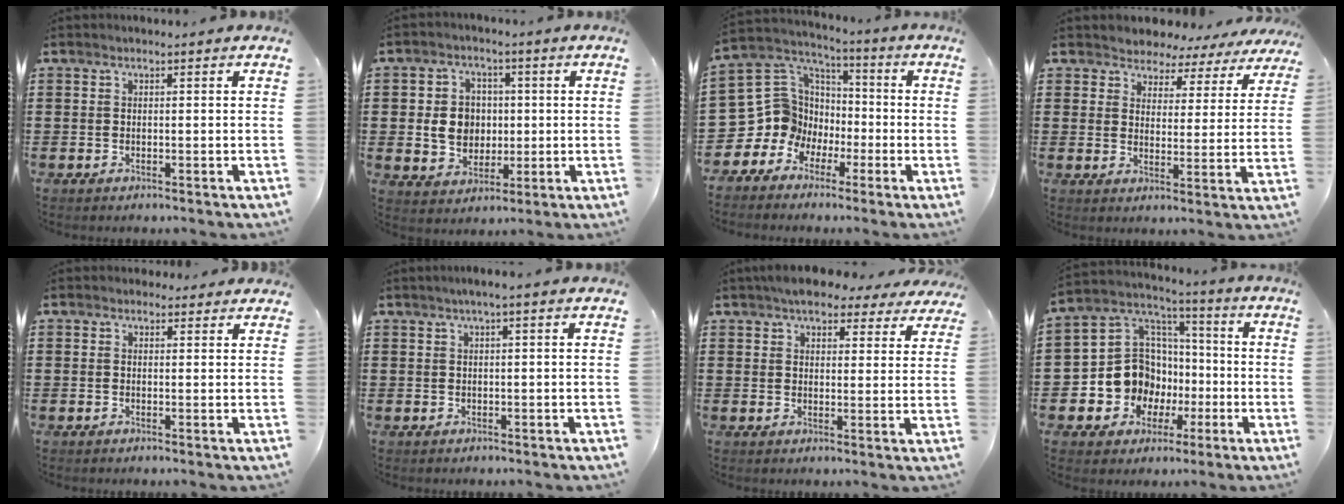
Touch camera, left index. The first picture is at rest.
{"total": 6.6, "force": [0.1, 5.7, 3.3], "torque": [-0.070, 0.015, 0.001]}
{"total": 9.2, "force": [-2.2, 8.9, 0.8], "torque": [-0.085, -0.024, -0.042]}
{"total": 3.8, "force": [3.6, 1.3, -0.1], "torque": [-0.024, -0.022, 0.058]}
{"total": 1.4, "force": [1.0, 0.9, 0.2], "torque": [-0.008, 0.007, 0.018]}
{"total": 1.2, "force": [0.2, -0.1, 1.2], "torque": [-0.020, -0.003, 0.004]}
{"total": 6.0, "force": [5.0, 2.2, 2.3], "torque": [-0.055, -0.005, 0.094]}
{"total": 11.9, "force": [-2.7, 10.9, 4.1], "torque": [-0.120, 0.007, -0.043]}